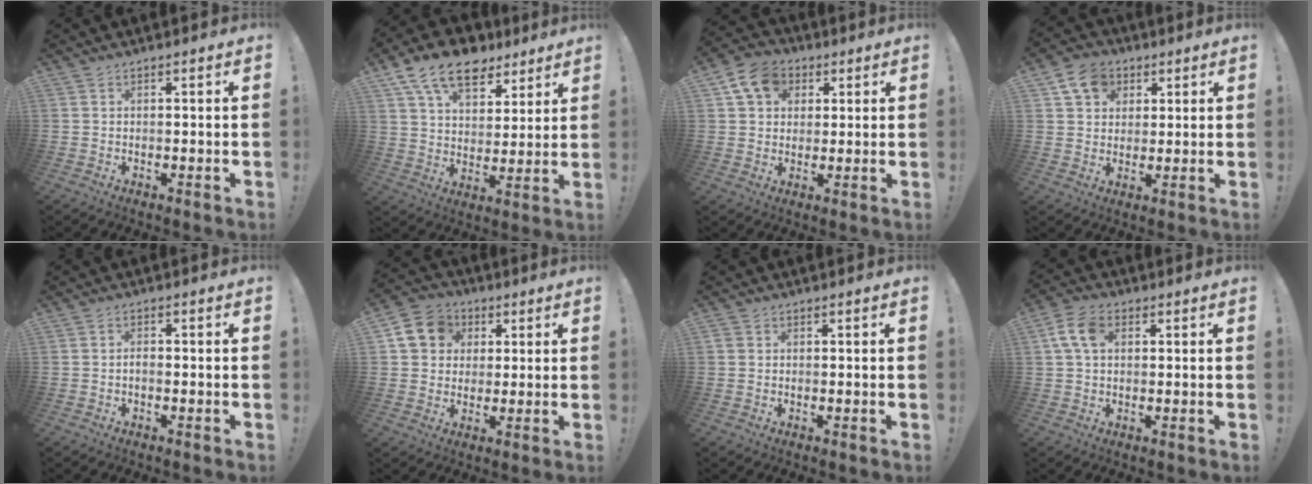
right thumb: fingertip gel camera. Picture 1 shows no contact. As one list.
[{"total": 15.1, "force": [9.2, 8.9, 8.0], "torque": [-0.136, -0.049, 0.171]}, {"total": 11.1, "force": [4.1, 9.0, 4.9], "torque": [-0.071, -0.008, 0.083]}, {"total": 9.6, "force": [4.1, 7.9, 3.5], "torque": [-0.050, -0.015, 0.083]}, {"total": 1.4, "force": [-0.8, 0.4, 1.0], "torque": [-0.015, 0.003, -0.015]}, {"total": 11.4, "force": [3.2, 10.0, 4.4], "torque": [-0.059, 0.000, 0.069]}, {"total": 0.9, "force": [0.2, 0.8, 0.4], "torque": [-0.006, 0.003, 0.004]}, {"total": 8.1, "force": [1.9, 5.3, 5.8], "torque": [-0.114, 0.010, 0.037]}]